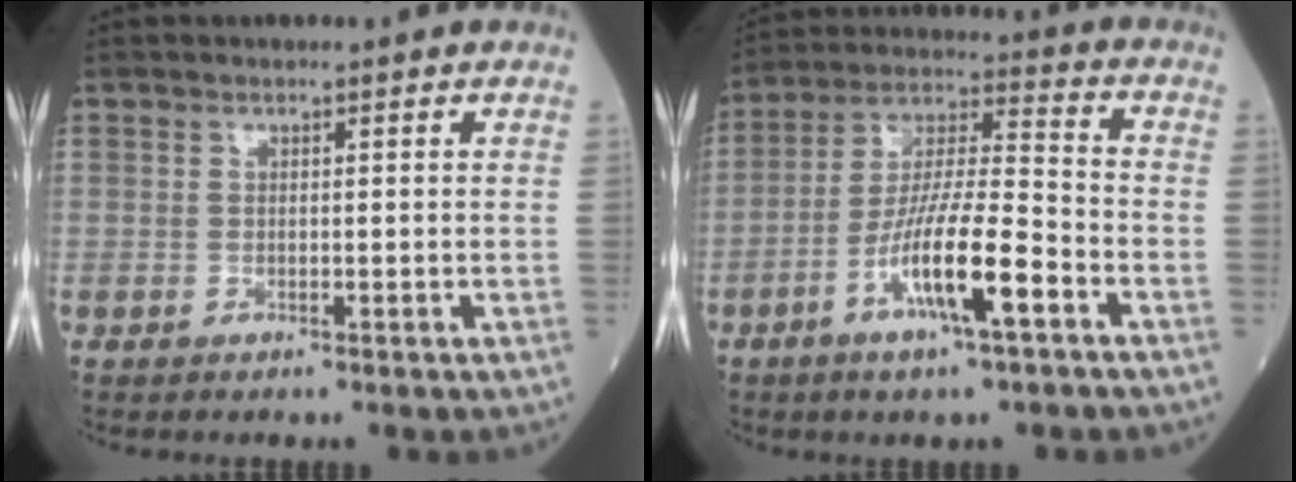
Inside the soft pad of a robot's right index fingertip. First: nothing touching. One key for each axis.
{"total": 12.9, "fx": -5.6, "fy": 1.4, "fz": 11.6, "tx": -0.214, "ty": -0.005, "tz": -0.103}